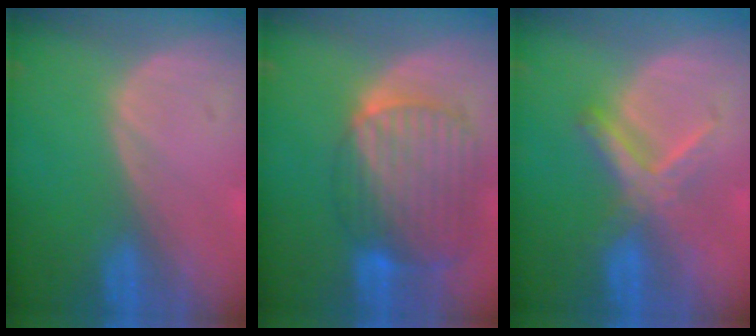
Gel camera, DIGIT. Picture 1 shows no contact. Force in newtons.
{"total": 10.6, "press": 9.1, "slide": 5.4}
{"total": 5.5, "press": 5.5, "slide": 0.7}